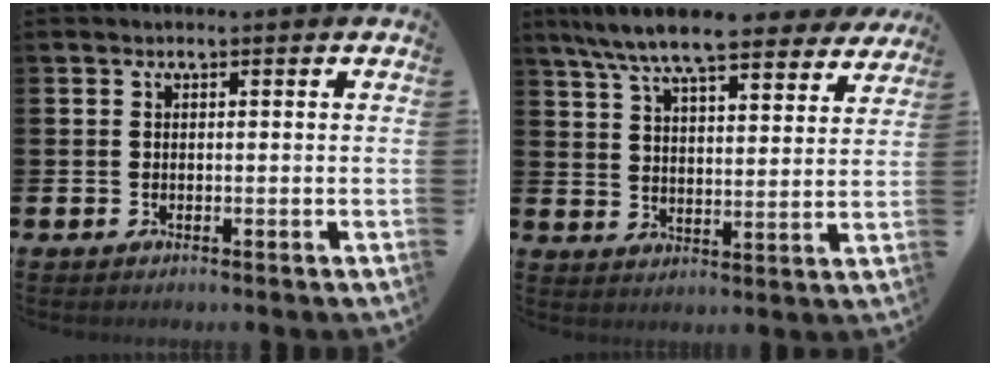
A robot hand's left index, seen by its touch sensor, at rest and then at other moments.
{"total": 9.4, "force": [8.6, 1.4, 3.6], "torque": [-0.097, -0.043, 0.152]}